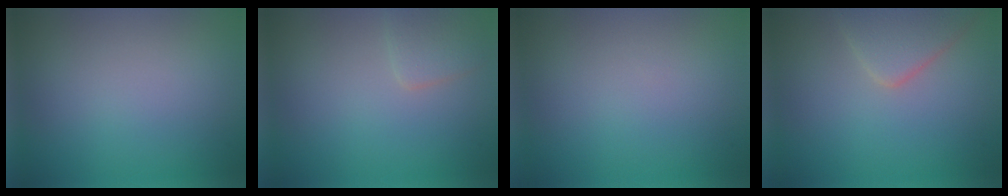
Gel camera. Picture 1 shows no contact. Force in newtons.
{"total": 1.9, "press": 1.9, "slide": 0.1}
{"total": 0.0}
{"total": 3.9, "press": 3.9, "slide": 0.1}